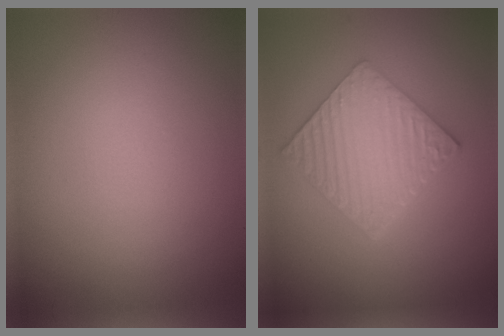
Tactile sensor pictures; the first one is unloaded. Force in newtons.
{"total": 6.6, "press": 4.6, "slide": 4.7}